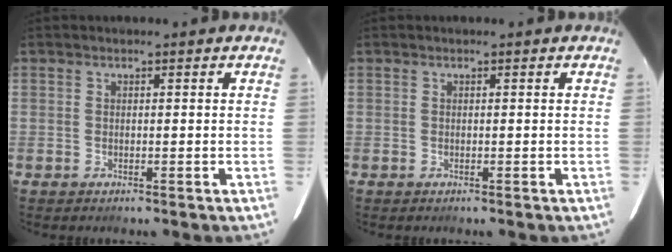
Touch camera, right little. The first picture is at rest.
{"total": 0.0}